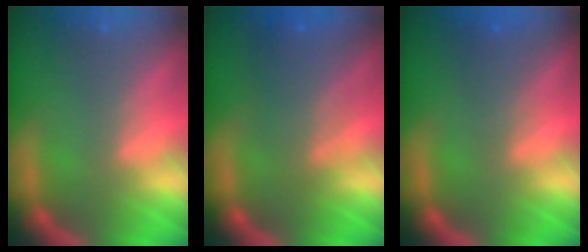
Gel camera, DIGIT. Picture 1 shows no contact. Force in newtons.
{"total": 5.1}
{"total": 1.9}